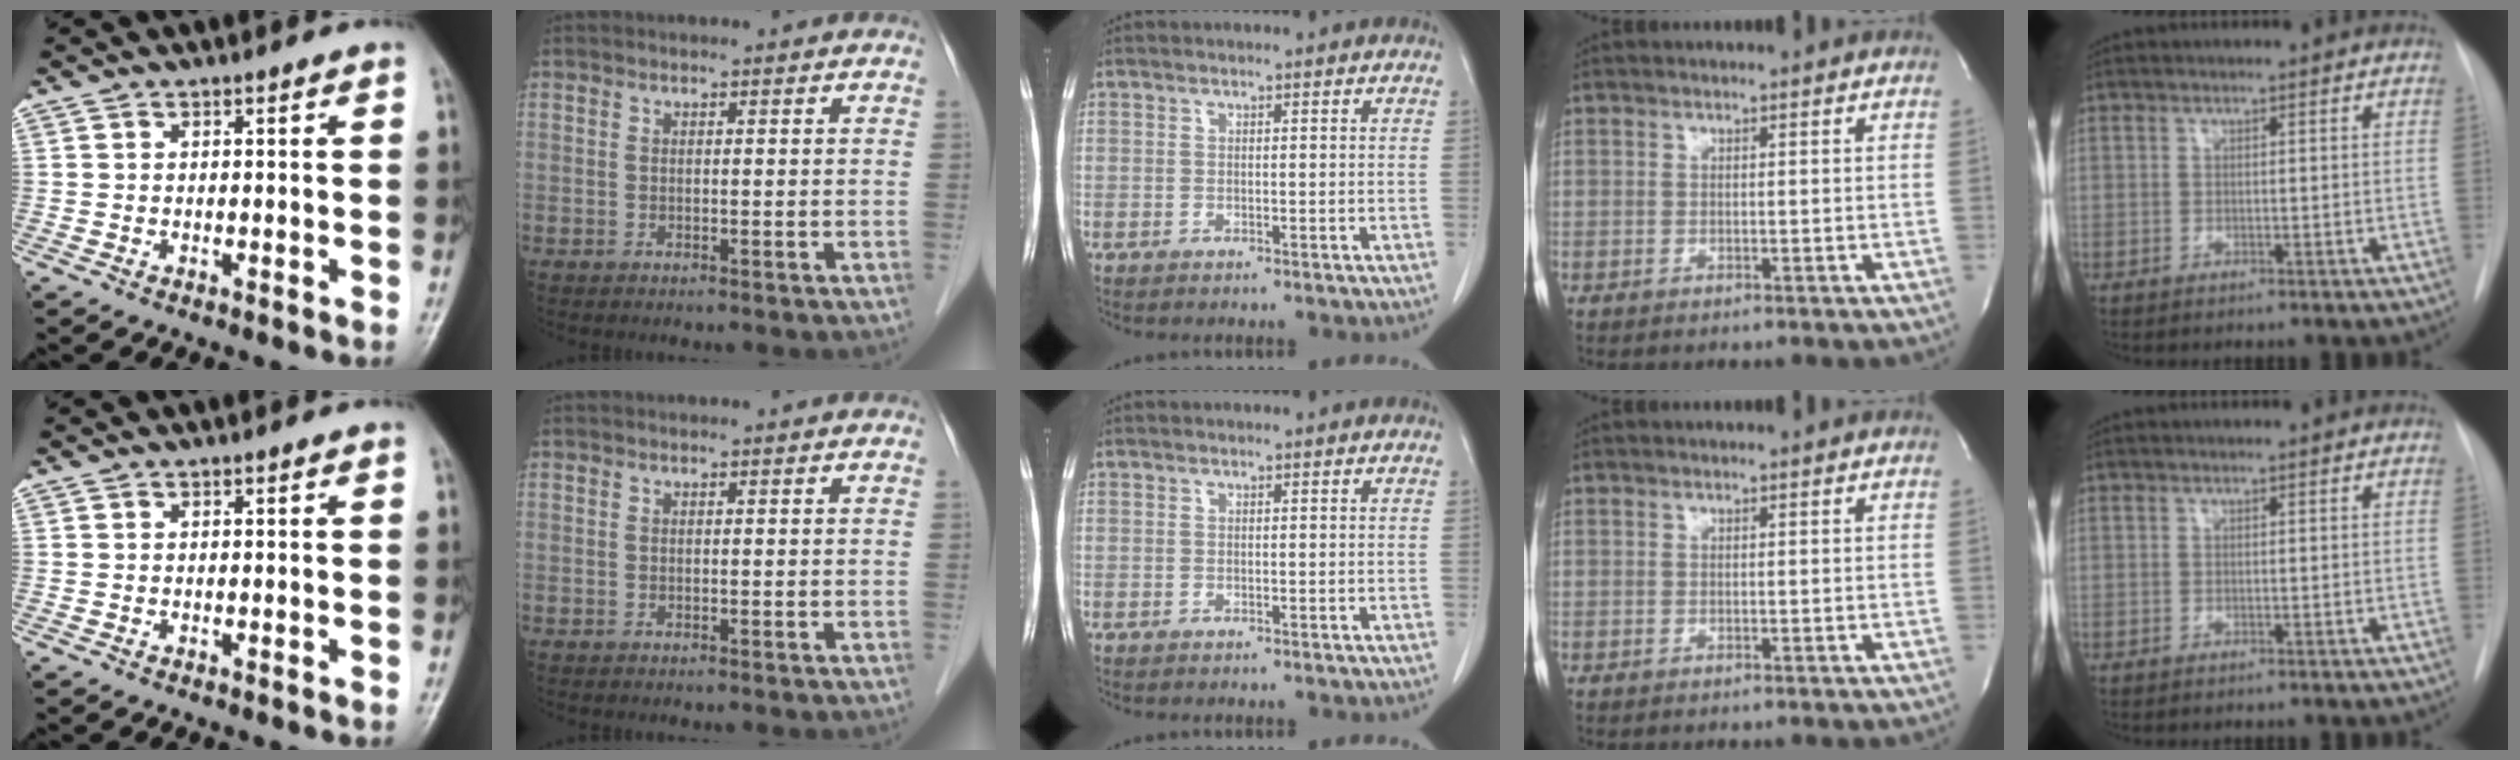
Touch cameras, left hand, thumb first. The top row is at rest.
{}